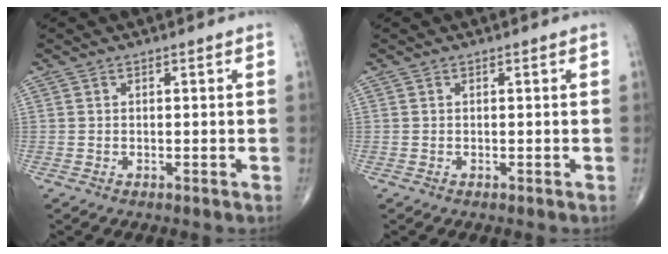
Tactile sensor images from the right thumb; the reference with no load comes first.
{"total": 0.0}